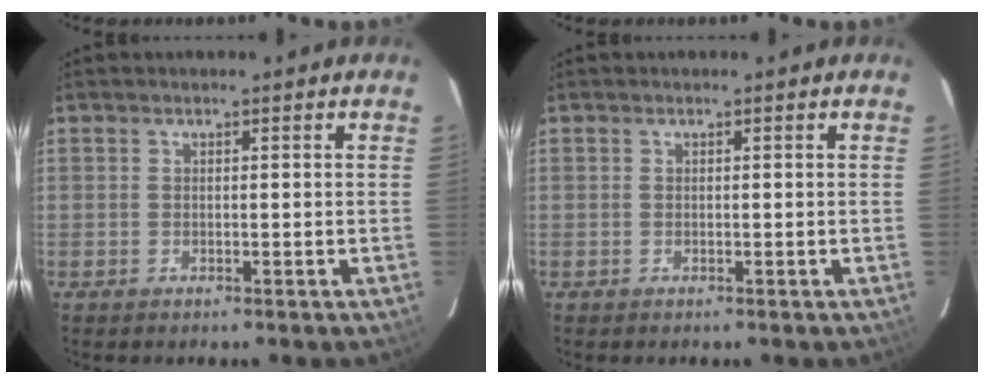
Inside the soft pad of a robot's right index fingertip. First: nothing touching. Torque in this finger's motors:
{"motor_torque": [-0.03, 0.03, 0.00, 0.00]}